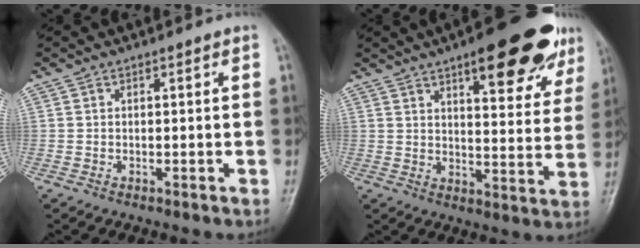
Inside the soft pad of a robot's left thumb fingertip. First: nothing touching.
{"total": 19.2, "force": [11.5, 6.5, 14.0], "torque": [-0.140, -0.039, 0.154]}